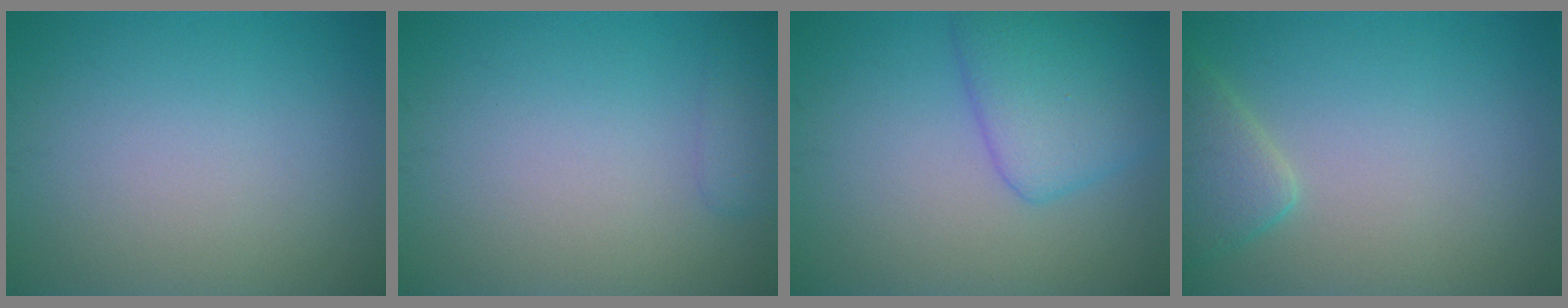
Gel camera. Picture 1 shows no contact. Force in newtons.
{"total": 1.5, "press": 1.5, "slide": 0.1}
{"total": 4.8, "press": 4.8, "slide": 0.1}
{"total": 2.9, "press": 2.9, "slide": 0.2}